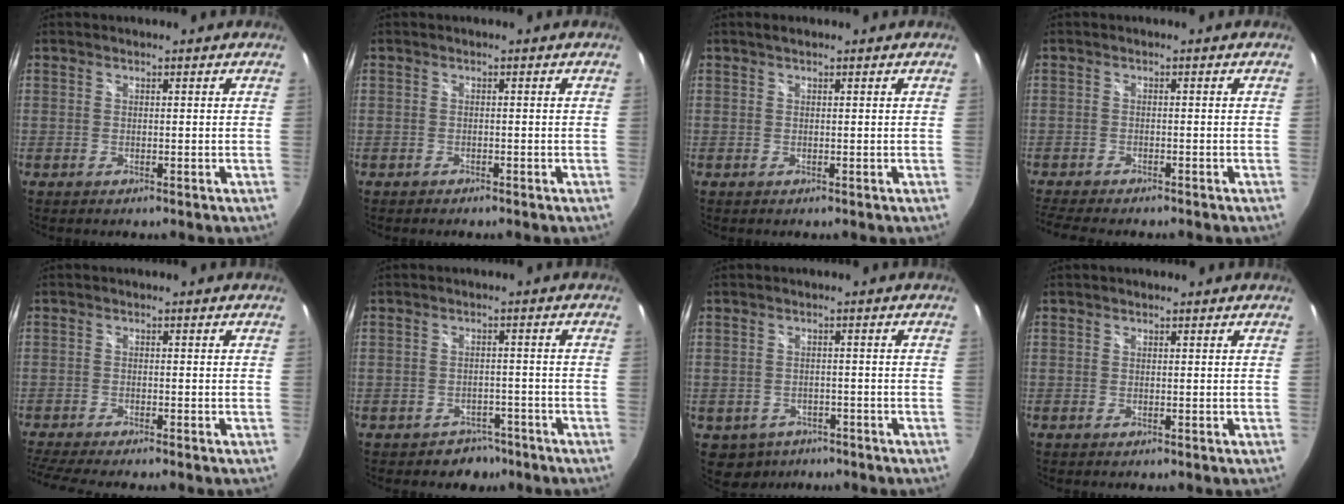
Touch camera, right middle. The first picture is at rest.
{"total": 0.5, "force": [-0.5, 0.0, 0.0], "torque": [-0.004, -0.002, -0.010]}
{"total": 0.8, "force": [0.5, 0.2, 0.6], "torque": [-0.011, 0.006, 0.007]}
{"total": 6.6, "force": [-5.8, 0.8, 2.9], "torque": [-0.072, -0.024, -0.098]}
{"total": 5.9, "force": [-5.1, -0.8, 2.8], "torque": [-0.074, -0.030, -0.092]}
{"total": 4.3, "force": [-3.1, 3.0, 0.1], "torque": [-0.004, 0.015, -0.040]}
{"total": 5.0, "force": [-2.8, 4.0, 1.3], "torque": [-0.038, -0.007, -0.033]}
{"total": 0.6, "force": [0.4, 0.4, 0.2], "torque": [-0.006, 0.002, 0.002]}